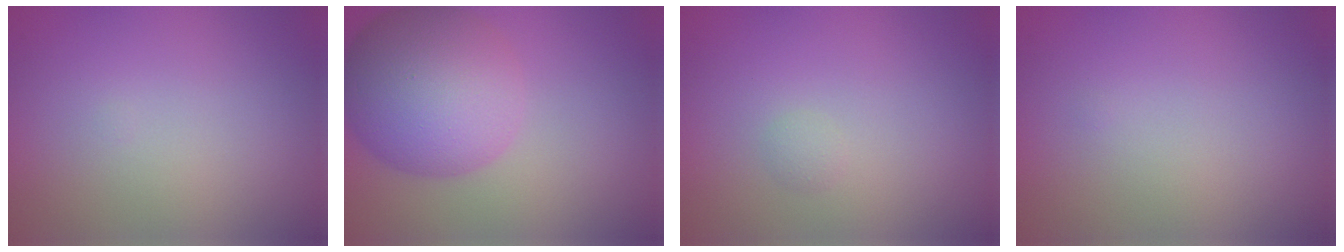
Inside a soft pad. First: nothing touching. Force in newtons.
{"total": 10.0, "press": 10.0, "slide": 0.1}
{"total": 0.7, "press": 0.7, "slide": 0.0}
{"total": 0.0}